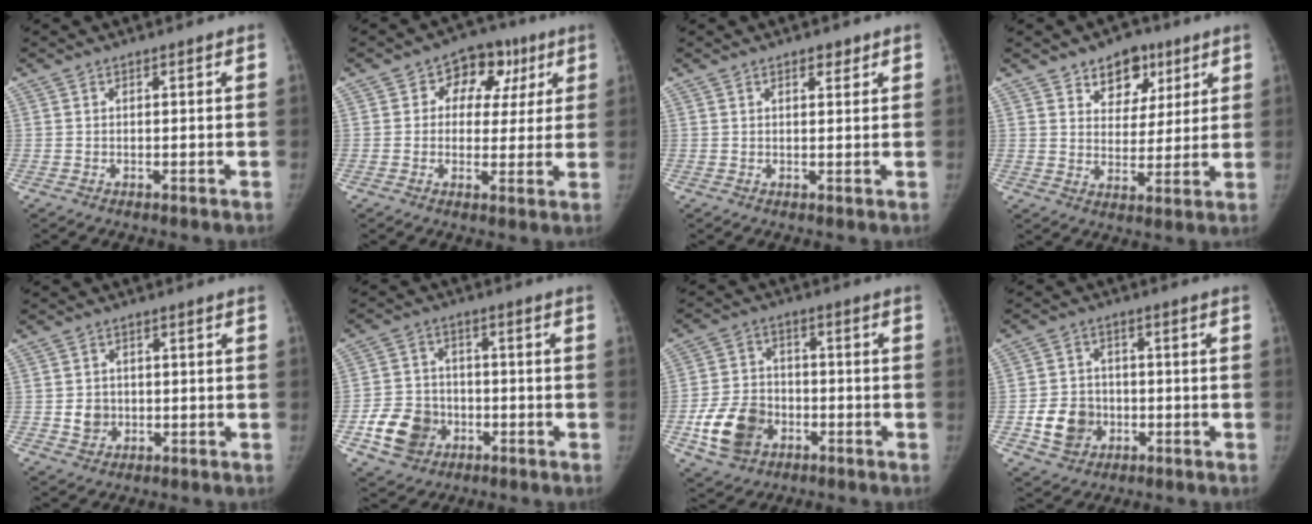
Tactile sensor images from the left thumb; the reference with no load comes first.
{"total": 10.2, "force": [3.4, 7.9, 5.5], "torque": [-0.018, 0.008, 0.040]}
{"total": 1.9, "force": [1.3, 0.9, 1.1], "torque": [-0.005, -0.006, 0.017]}
{"total": 9.6, "force": [5.6, 6.8, 3.9], "torque": [-0.016, -0.024, 0.086]}
{"total": 3.9, "force": [-0.5, 3.5, 1.6], "torque": [-0.010, 0.003, -0.004]}
{"total": 10.4, "force": [-4.0, 8.6, 4.3], "torque": [-0.057, 0.021, -0.066]}
{"total": 12.0, "force": [-4.5, 9.1, 6.4], "torque": [-0.103, 0.018, -0.078]}
{"total": 8.6, "force": [-2.4, 7.4, 3.8], "torque": [-0.043, 0.016, -0.037]}